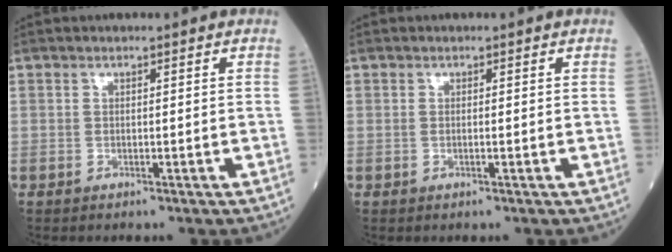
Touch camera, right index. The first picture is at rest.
{"total": 0.0}